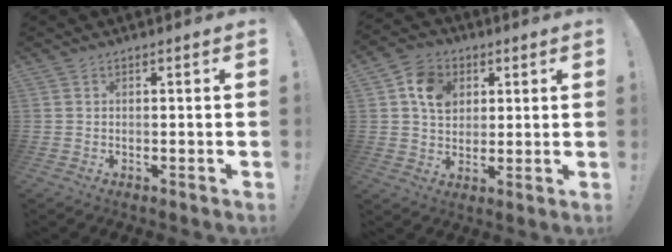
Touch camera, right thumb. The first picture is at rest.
{"total": 10.2, "force": [3.6, 8.3, 4.8], "torque": [-0.079, -0.003, 0.074]}